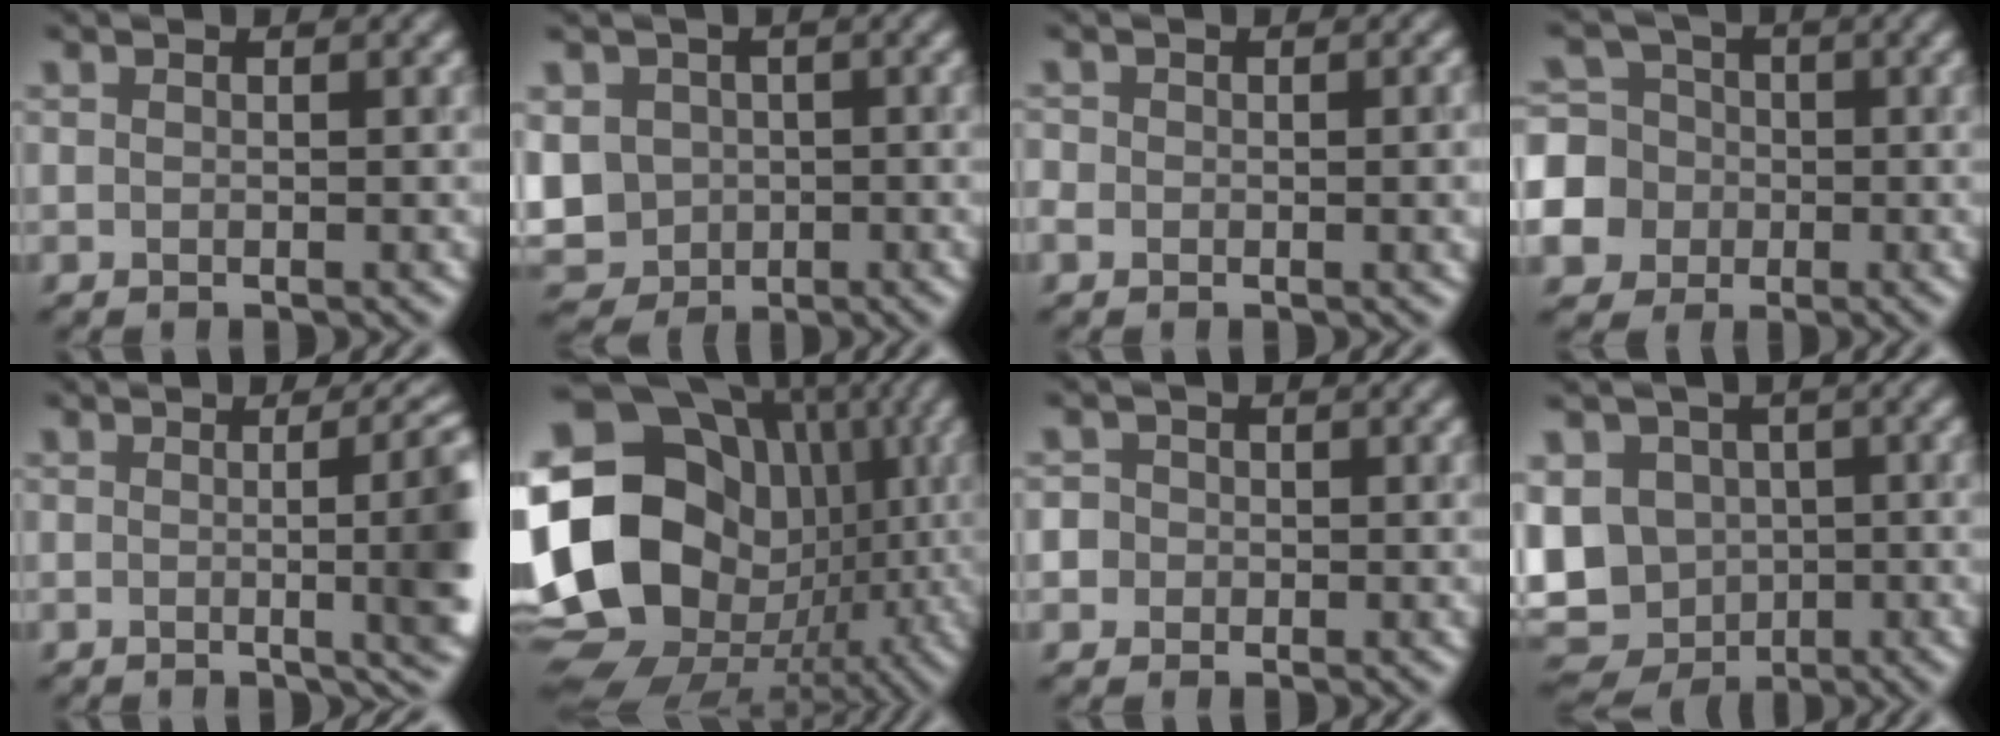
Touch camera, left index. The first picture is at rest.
{"total": 7.4, "force": [-0.6, 6.6, 3.3], "torque": [-0.083, -0.001, -0.032]}
{"total": 3.6, "force": [-0.5, 2.6, 2.4], "torque": [-0.015, 0.008, -0.012]}
{"total": 10.1, "force": [-2.6, 9.4, 2.5], "torque": [-0.086, -0.005, -0.069]}
{"total": 9.7, "force": [-0.3, 3.5, 9.1], "torque": [-0.070, 0.011, -0.012]}
{"total": 20.7, "force": [-0.5, 17.7, 10.7], "torque": [-0.198, 0.006, -0.042]}
{"total": 3.7, "force": [-0.2, 3.5, 1.2], "torque": [0.002, 0.028, -0.033]}
{"total": 10.9, "force": [-1.4, 9.3, 5.5], "torque": [-0.104, 0.004, -0.045]}